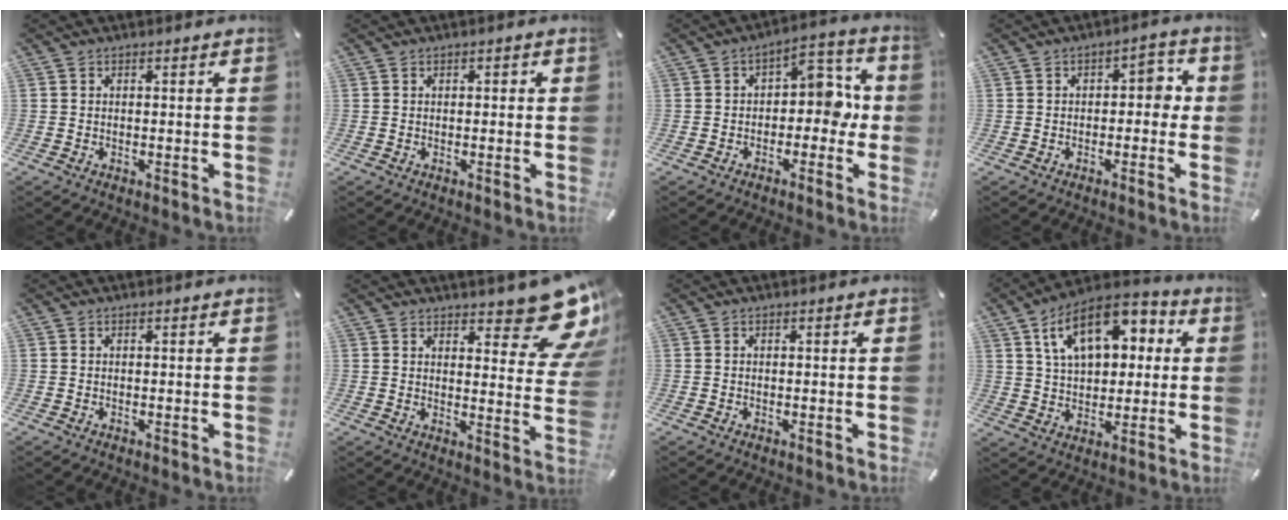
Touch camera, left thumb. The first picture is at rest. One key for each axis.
{"total": 0.5, "fx": 0.0, "fy": 0.5, "fz": 0.1, "tx": -0.002, "ty": 0.005, "tz": -0.002}
{"total": 9.2, "fx": 0.1, "fy": 5.8, "fz": 7.1, "tx": -0.092, "ty": 0.003, "tz": -0.004}
{"total": 4.9, "fx": -0.4, "fy": 3.0, "fz": 3.9, "tx": -0.044, "ty": 0.006, "tz": -0.019}
{"total": 0.0}
{"total": 13.9, "fx": 9.8, "fy": 5.0, "fz": 8.5, "tx": -0.090, "ty": -0.084, "tz": 0.166}
{"total": 0.0}
{"total": 15.4, "fx": 6.4, "fy": 9.7, "fz": 10.2, "tx": -0.181, "ty": -0.007, "tz": 0.115}